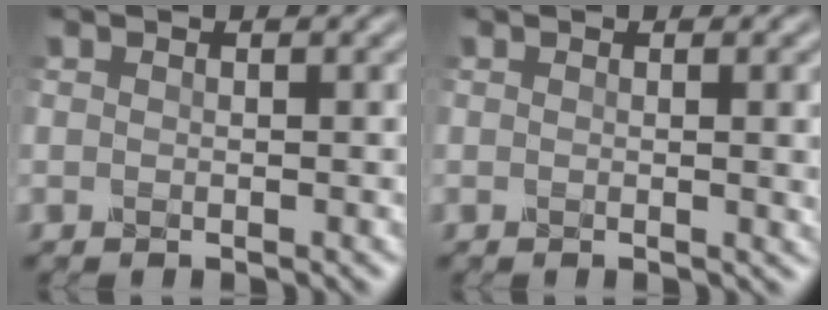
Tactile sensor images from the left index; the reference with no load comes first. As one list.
[{"total": 3.3, "force": [-0.2, 1.6, 2.9], "torque": [-0.019, 0.003, -0.008]}]